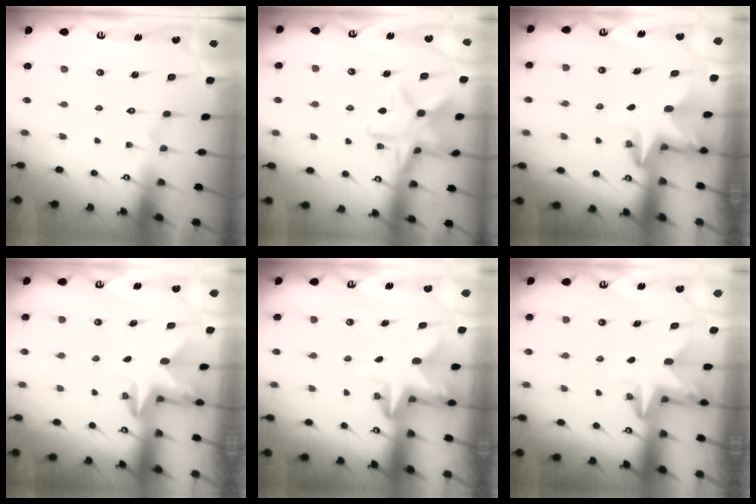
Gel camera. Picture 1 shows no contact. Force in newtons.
{"total": 14.9, "press": 14.8, "slide": 1.0}
{"total": 2.8, "press": 2.8, "slide": 0.3}
{"total": 2.4, "press": 2.4, "slide": 0.4}
{"total": 2.5, "press": 2.5, "slide": 0.5}
{"total": 3.2, "press": 3.2, "slide": 0.1}